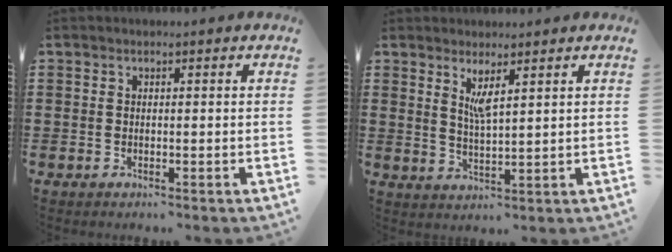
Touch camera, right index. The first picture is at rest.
{"total": 2.6, "force": [1.8, 0.5, 1.9], "torque": [-0.041, 0.002, 0.031]}